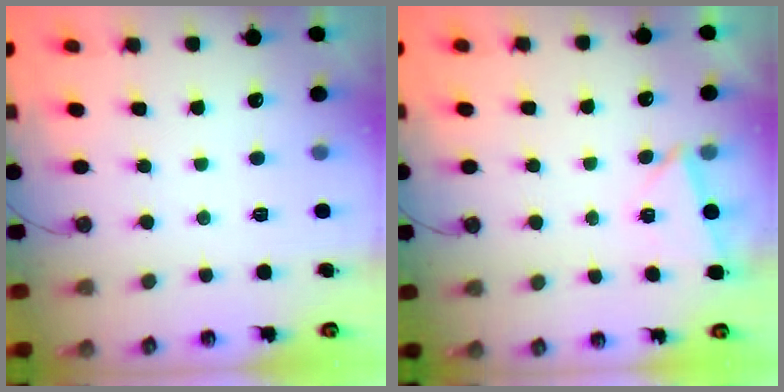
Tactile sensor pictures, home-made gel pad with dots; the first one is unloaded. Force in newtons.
{"total": 2.7, "press": 2.5, "slide": 1.1}